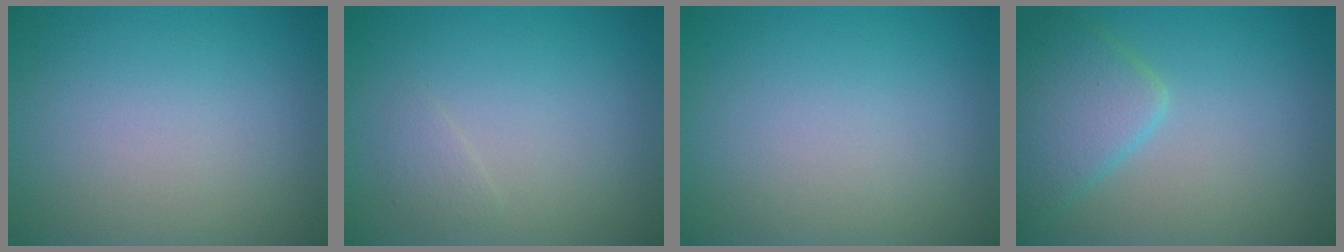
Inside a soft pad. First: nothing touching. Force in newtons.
{"total": 0.9, "press": 0.9, "slide": 0.0}
{"total": 0.0}
{"total": 4.2, "press": 4.2, "slide": 0.2}